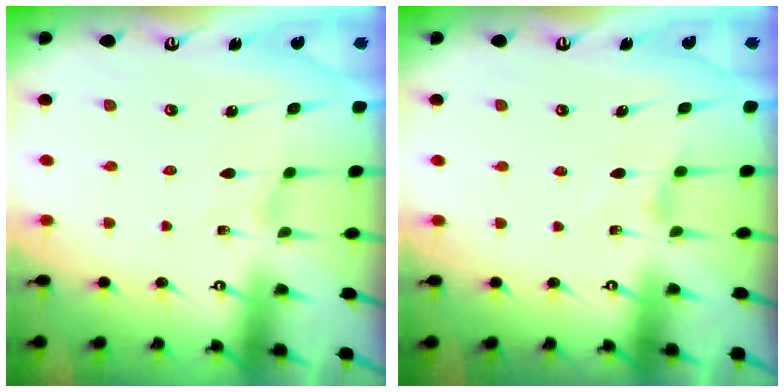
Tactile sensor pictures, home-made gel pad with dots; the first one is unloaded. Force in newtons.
{"total": 2.4, "press": 2.3, "slide": 0.4}